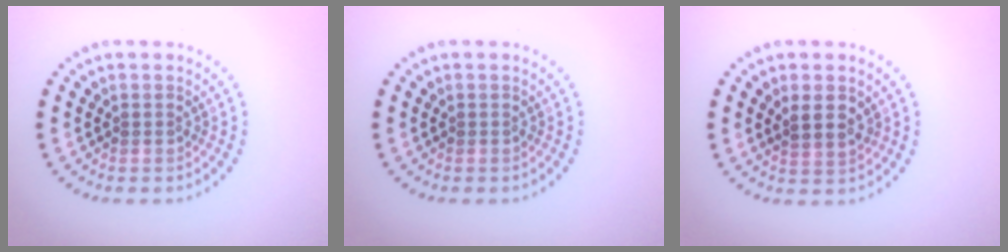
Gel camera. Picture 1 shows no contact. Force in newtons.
{"total": 0.0}
{"total": 1.7, "press": 1.6, "slide": 0.8}